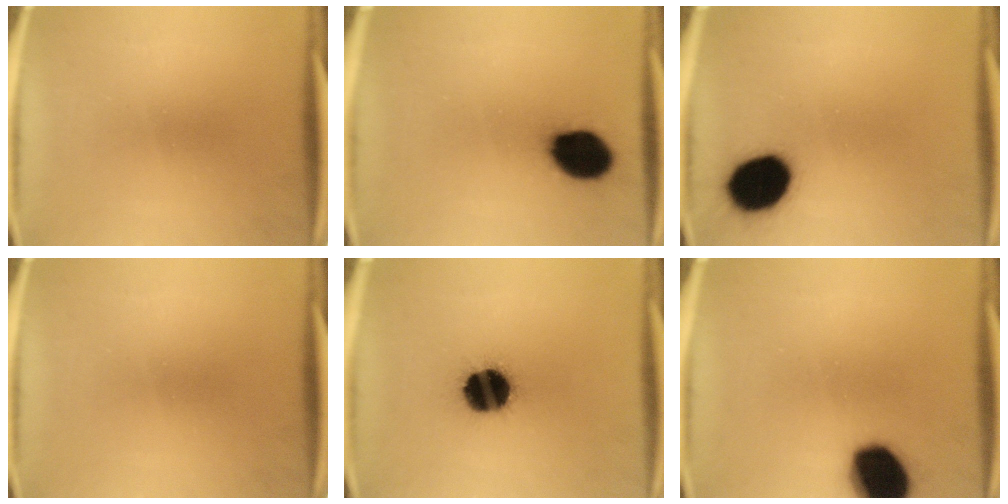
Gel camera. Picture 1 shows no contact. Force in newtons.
{"total": 13.1}
{"total": 15.8}
{"total": 0.0}
{"total": 16.1}
{"total": 16.5}